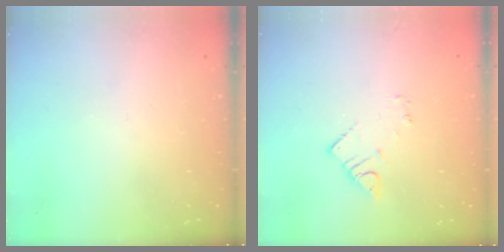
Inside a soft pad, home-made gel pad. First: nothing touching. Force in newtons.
{"total": 3.4, "press": 3.4, "slide": 0.6}